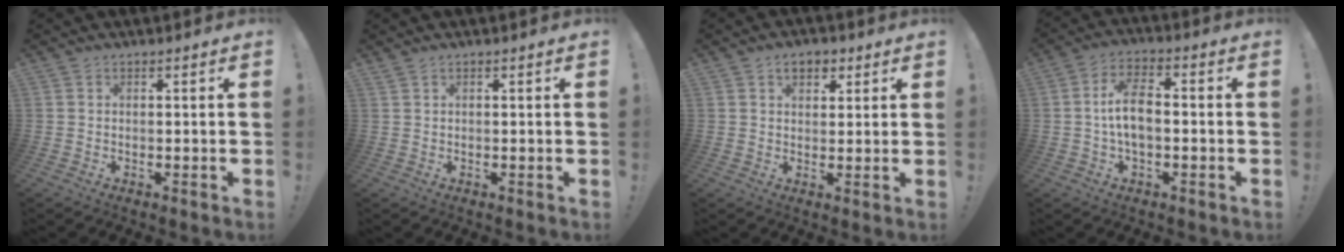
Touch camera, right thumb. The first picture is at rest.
{"total": 0.7, "force": [0.6, 0.1, 0.3], "torque": [-0.007, -0.001, 0.012]}
{"total": 5.5, "force": [2.5, 3.8, 3.1], "torque": [-0.043, 0.003, 0.045]}
{"total": 9.2, "force": [-0.5, 4.7, 7.9], "torque": [-0.146, 0.008, -0.008]}